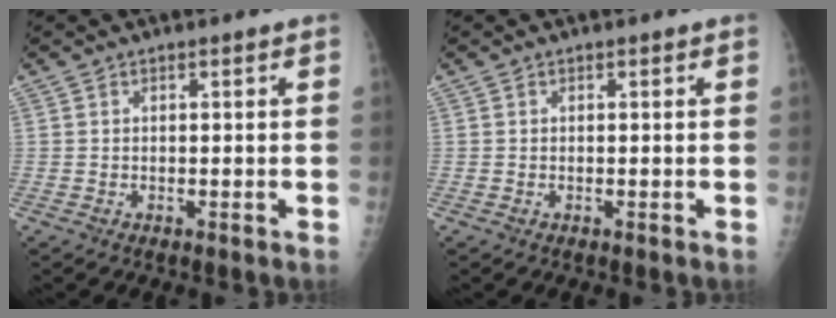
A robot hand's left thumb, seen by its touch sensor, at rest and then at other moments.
{"total": 0.0}